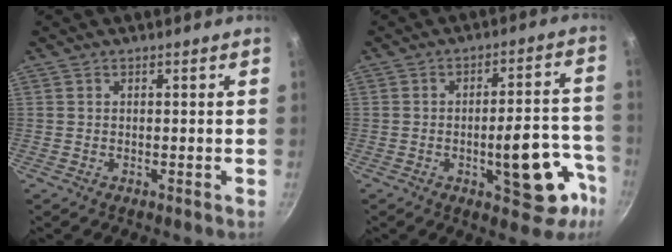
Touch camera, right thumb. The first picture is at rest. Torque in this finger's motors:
{"motor_torque": [2.93, 2.08, 1.44, -0.86, 0.24]}